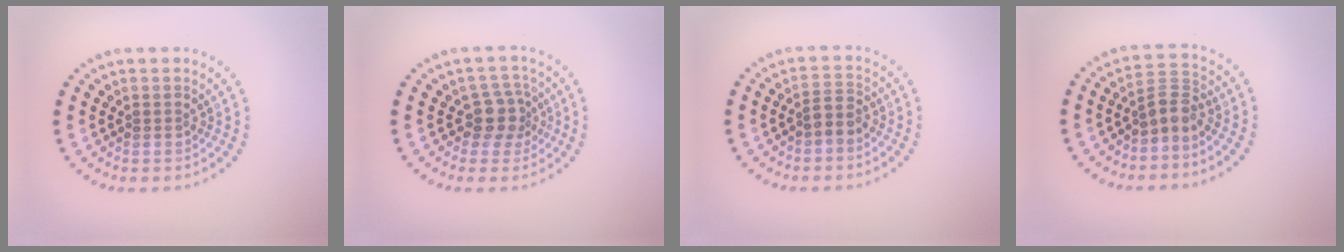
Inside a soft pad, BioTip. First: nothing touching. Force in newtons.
{"total": 2.7, "press": 2.2, "slide": 1.6}
{"total": 1.7, "press": 1.6, "slide": 0.7}
{"total": 2.3, "press": 1.9, "slide": 1.4}